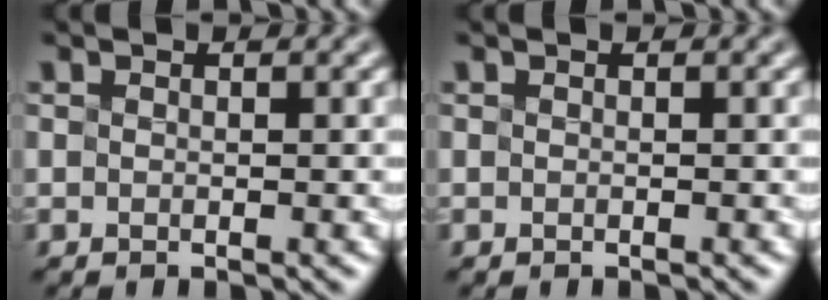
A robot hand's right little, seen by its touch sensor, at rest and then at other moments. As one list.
[{"total": 0.0}]